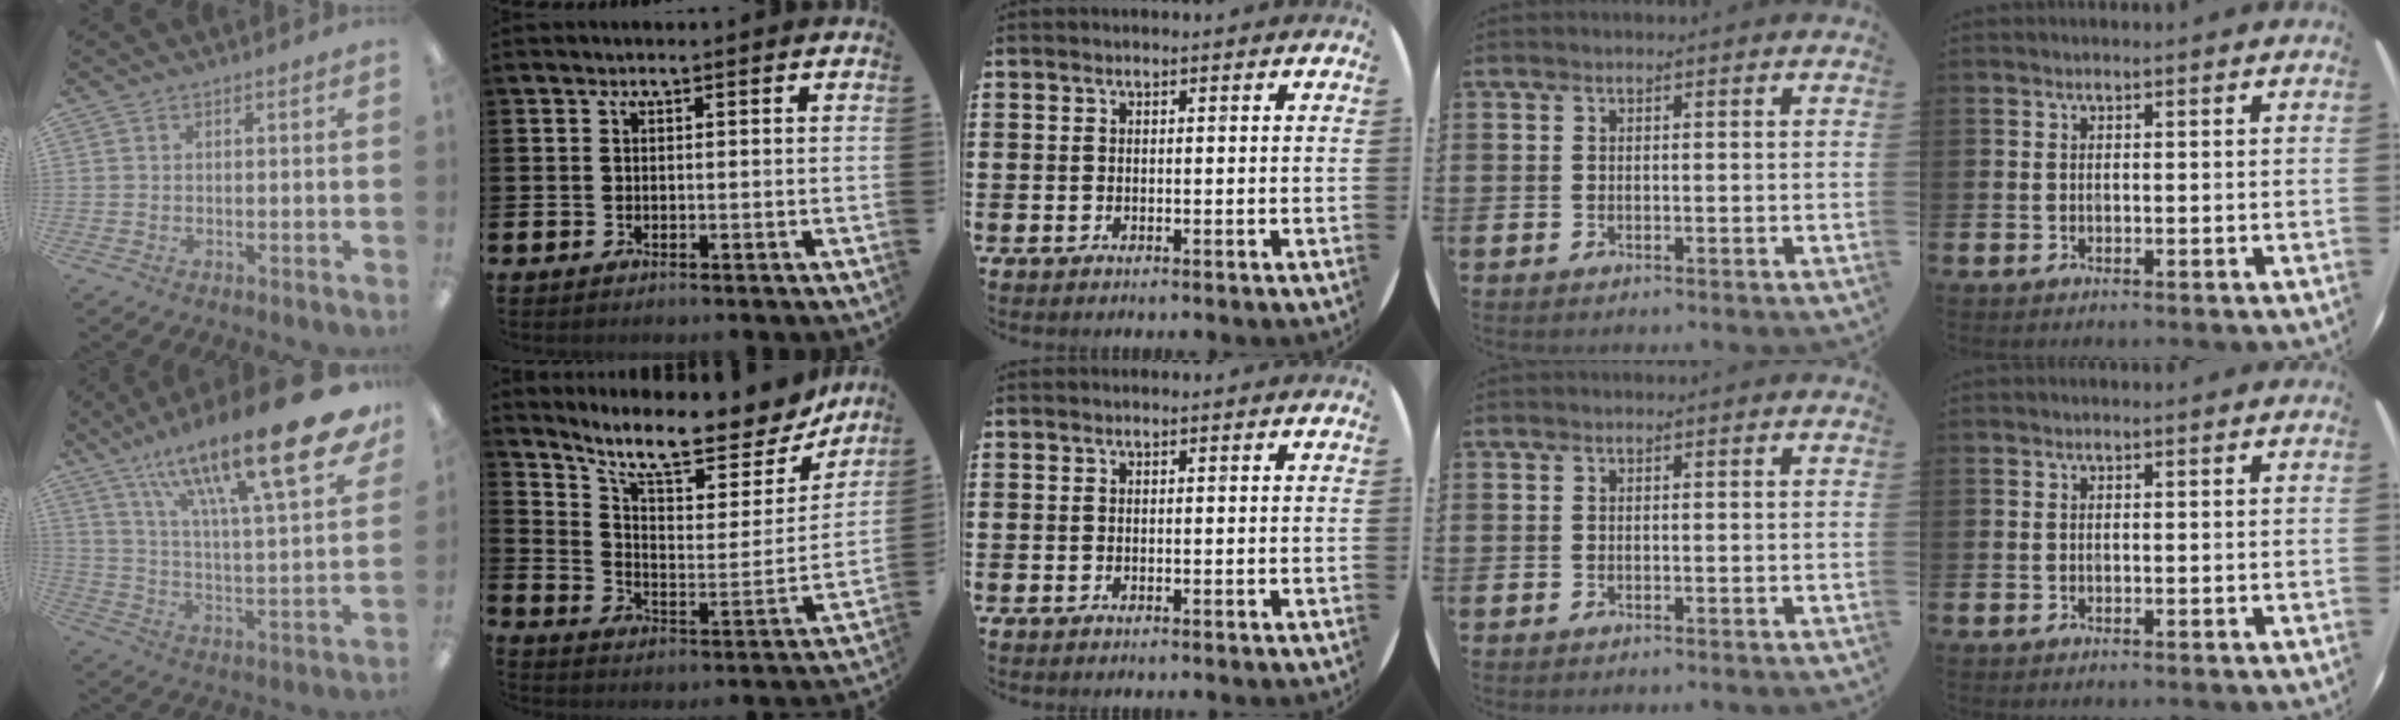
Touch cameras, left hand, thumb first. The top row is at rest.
{"thumb": {"total": 25.2, "force": [16.6, 5.3, 18.1], "torque": [-0.279, -0.106, 0.264]}, "index": {"total": 10.3, "force": [9.0, 2.5, 4.3], "torque": [-0.106, -0.072, 0.151]}}